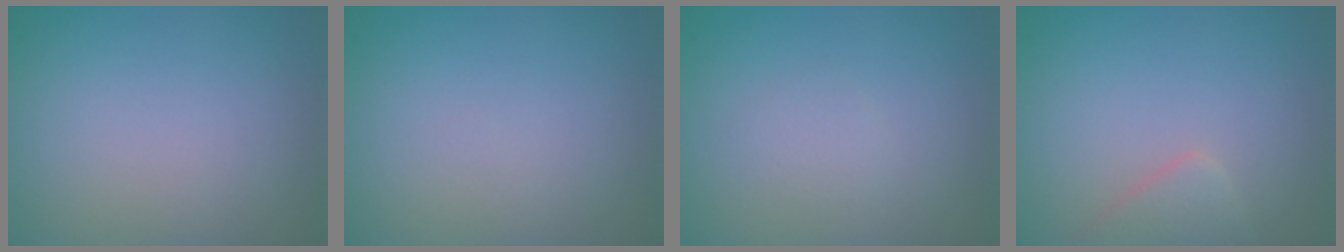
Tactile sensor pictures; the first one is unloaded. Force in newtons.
{"total": 0.0}
{"total": 1.0, "press": 1.0, "slide": 0.1}
{"total": 2.1, "press": 2.1, "slide": 0.2}